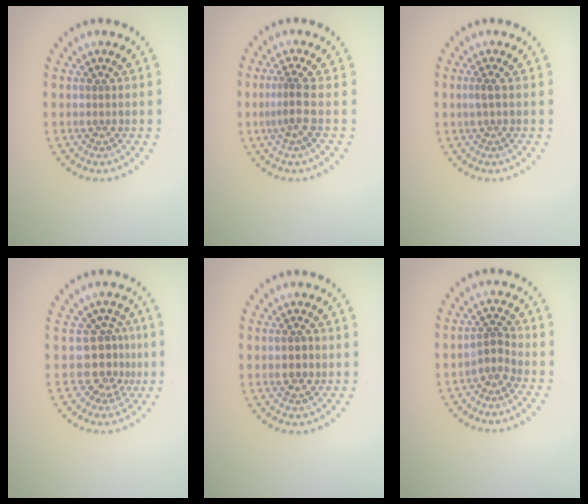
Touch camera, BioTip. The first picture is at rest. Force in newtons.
{"total": 2.0, "press": 1.3, "slide": 1.6}
{"total": 0.9, "press": 0.7, "slide": 0.6}
{"total": 2.9, "press": 2.0, "slide": 2.1}
{"total": 1.5, "press": 1.5, "slide": 0.2}
{"total": 1.8, "press": 1.1, "slide": 1.4}